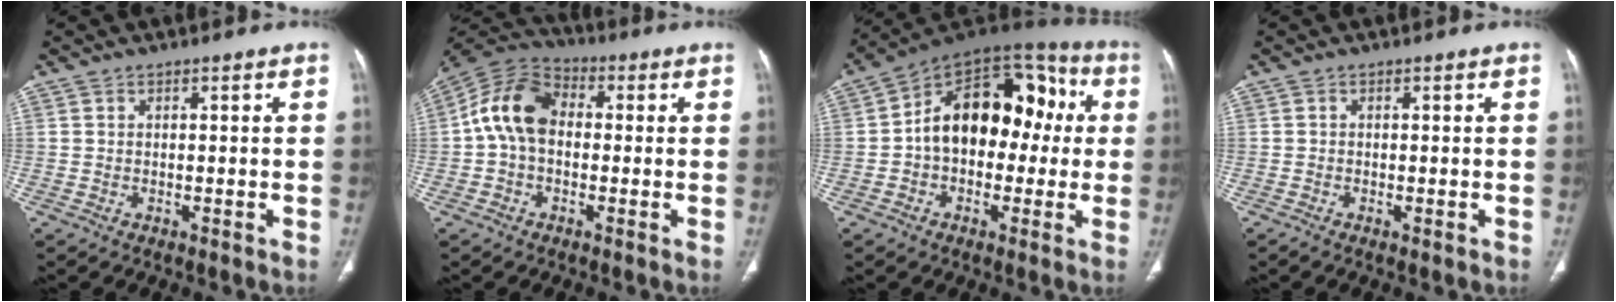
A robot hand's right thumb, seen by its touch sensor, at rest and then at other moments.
{"total": 11.6, "force": [0.2, 8.2, 8.1], "torque": [-0.145, 0.032, -0.011]}
{"total": 19.7, "force": [1.0, 13.0, 14.7], "torque": [-0.177, 0.055, 0.005]}
{"total": 0.8, "force": [-0.4, 0.2, 0.7], "torque": [-0.017, -0.003, -0.010]}